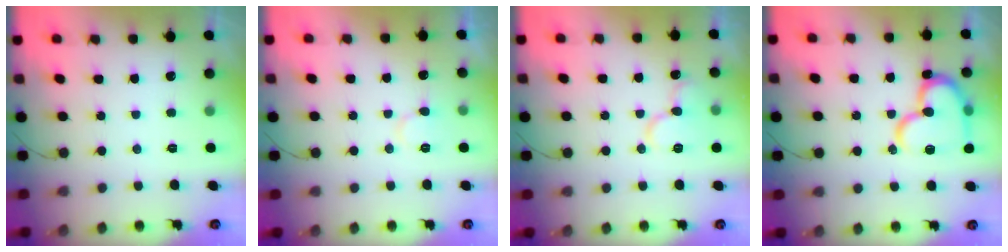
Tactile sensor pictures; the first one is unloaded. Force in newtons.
{"total": 7.0, "press": 7.0, "slide": 0.4}
{"total": 11.3, "press": 11.2, "slide": 1.4}
{"total": 17.3, "press": 17.2, "slide": 1.7}